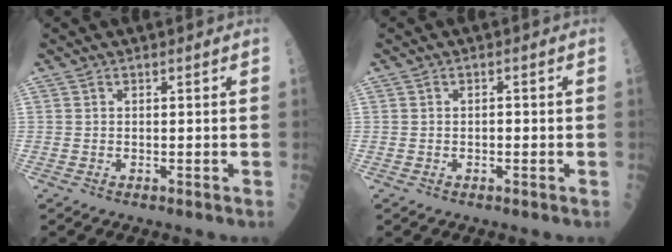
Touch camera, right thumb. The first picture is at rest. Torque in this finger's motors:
{"motor_torque": [-0.30, 0.00, -0.17, -0.13, 0.08]}